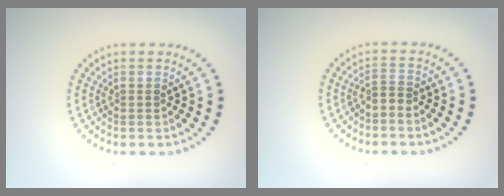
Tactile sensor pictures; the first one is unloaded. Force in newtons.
{"total": 1.0, "press": 0.5, "slide": 0.8}